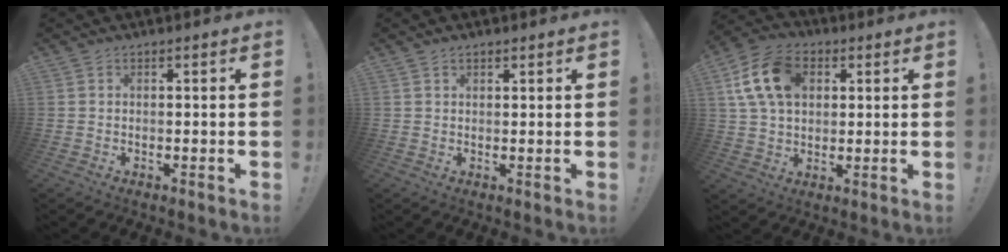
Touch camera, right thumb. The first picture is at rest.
{"total": 1.2, "force": [1.0, 0.6, 0.3], "torque": [-0.005, -0.002, 0.019]}
{"total": 15.3, "force": [4.8, 10.8, 9.7], "torque": [-0.172, -0.002, 0.096]}